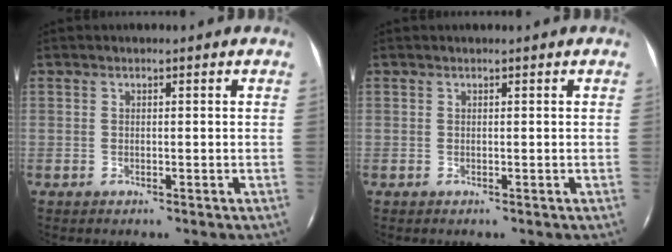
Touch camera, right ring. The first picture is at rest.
{"total": 0.0}